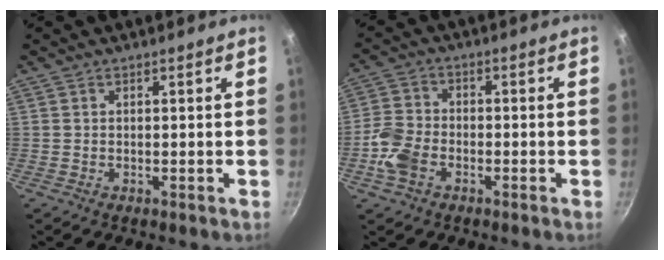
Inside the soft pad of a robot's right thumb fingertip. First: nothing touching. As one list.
[{"total": 6.9, "force": [-2.9, 4.6, 4.3], "torque": [-0.085, 0.022, -0.067]}]